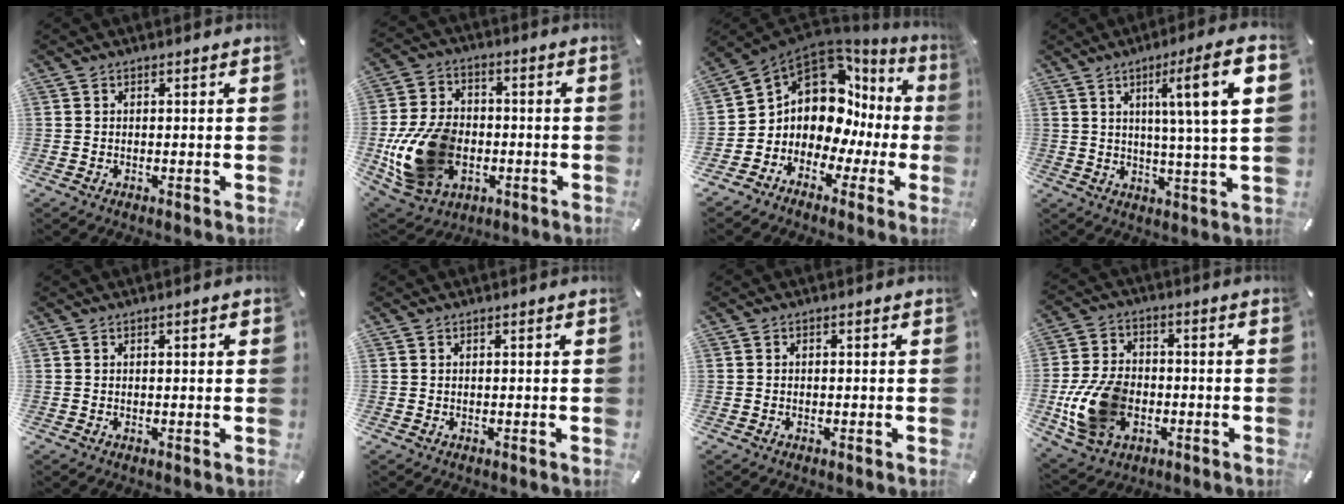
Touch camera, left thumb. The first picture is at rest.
{"total": 17.4, "force": [-3.4, 13.0, 11.1], "torque": [-0.241, 0.021, -0.057]}
{"total": 11.6, "force": [3.8, 9.2, 6.1], "torque": [-0.122, -0.059, 0.064]}
{"total": 13.8, "force": [4.6, 0.6, 13.0], "torque": [-0.211, -0.004, 0.059]}
{"total": 1.2, "force": [0.3, 0.3, 1.1], "torque": [-0.021, 0.002, 0.005]}
{"total": 0.0}
{"total": 0.6, "force": [-0.2, 0.4, 0.3], "torque": [-0.005, 0.002, -0.005]}
{"total": 14.8, "force": [-3.4, 10.8, 9.5], "torque": [-0.203, 0.013, -0.056]}